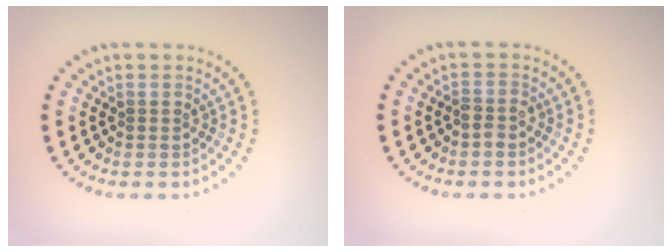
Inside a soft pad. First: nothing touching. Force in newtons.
{"total": 1.1, "press": 0.9, "slide": 0.6}